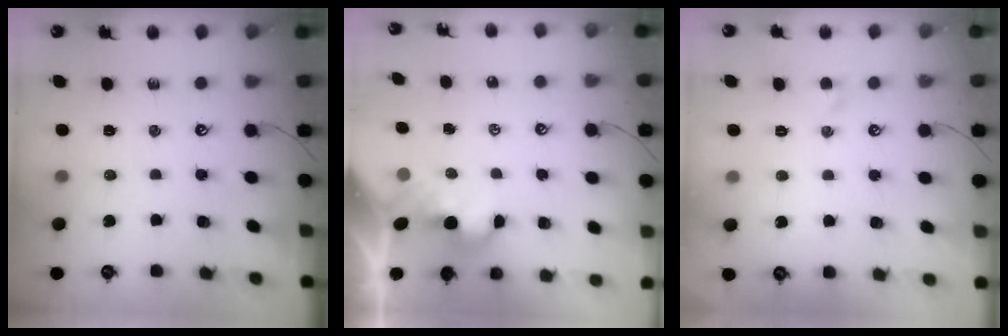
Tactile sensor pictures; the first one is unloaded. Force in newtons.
{"total": 3.8, "press": 3.7, "slide": 0.6}
{"total": 0.5, "press": 0.2, "slide": 0.5}